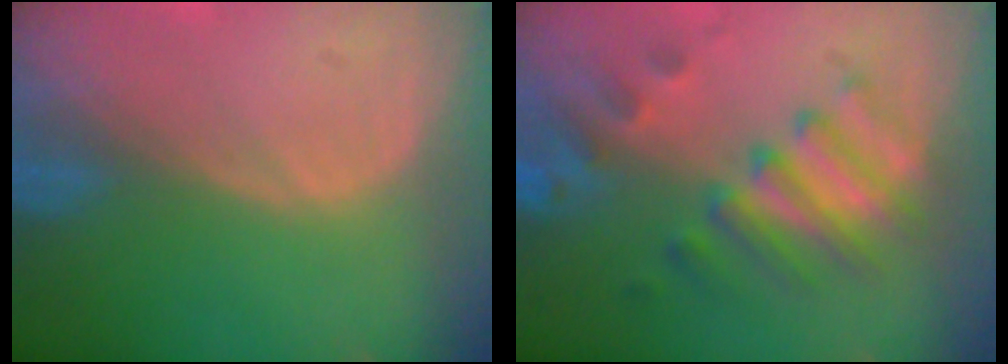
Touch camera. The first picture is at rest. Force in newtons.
{"total": 8.0, "press": 7.7, "slide": 1.9}